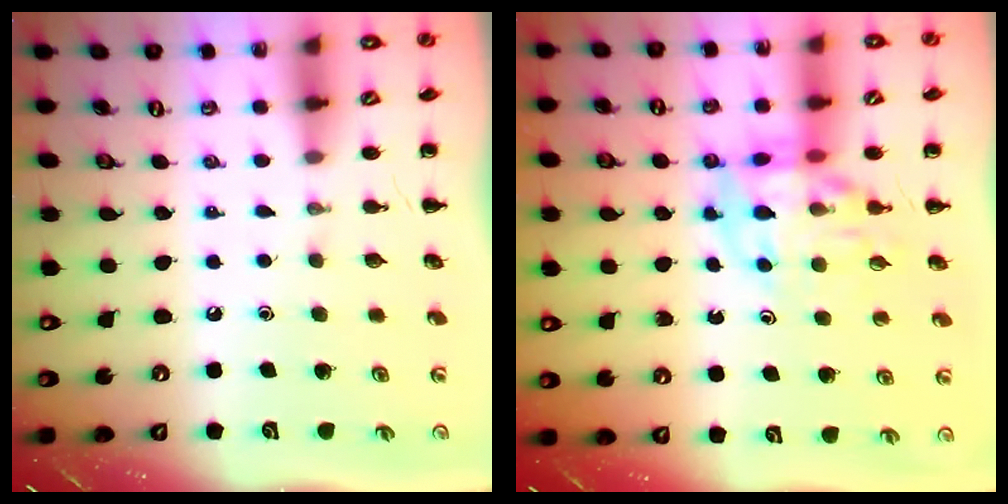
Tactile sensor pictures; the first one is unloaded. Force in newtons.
{"total": 10.5, "press": 10.0, "slide": 3.3}